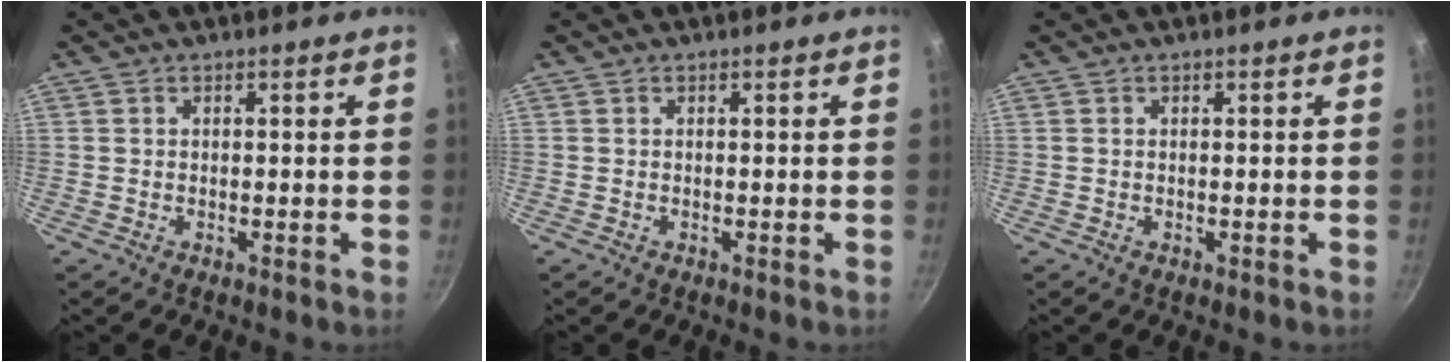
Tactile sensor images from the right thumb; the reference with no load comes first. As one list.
[{"total": 0.0}, {"total": 0.0}]